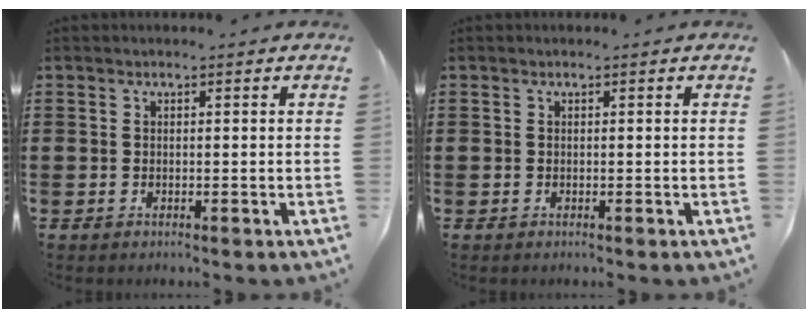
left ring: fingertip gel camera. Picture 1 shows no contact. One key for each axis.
{"total": 0.0}